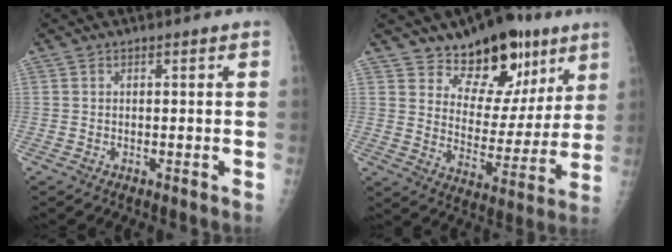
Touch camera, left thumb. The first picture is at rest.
{"total": 16.2, "force": [10.5, 9.2, 8.2], "torque": [-0.051, -0.060, 0.166]}